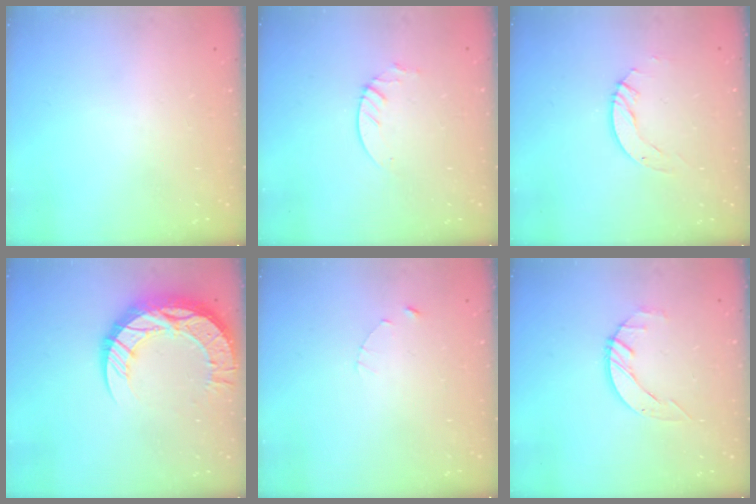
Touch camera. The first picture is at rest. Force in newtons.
{"total": 3.3, "press": 3.2, "slide": 0.3}
{"total": 4.1, "press": 4.1, "slide": 0.4}
{"total": 18.2, "press": 18.2, "slide": 1.4}
{"total": 1.2, "press": 1.1, "slide": 0.2}
{"total": 2.7, "press": 2.7, "slide": 0.3}